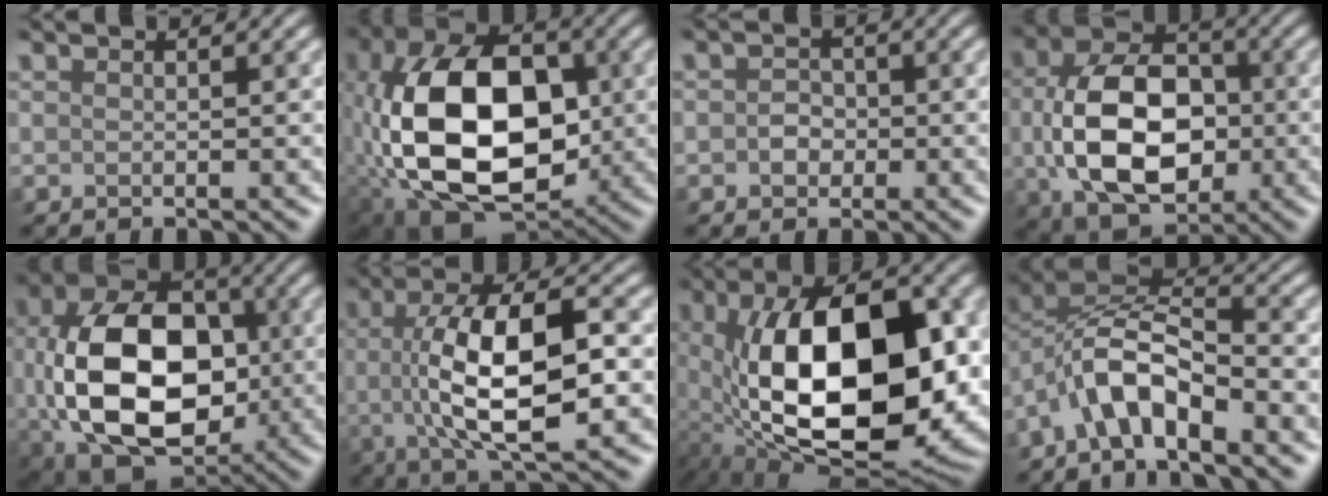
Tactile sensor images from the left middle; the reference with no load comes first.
{"total": 14.2, "force": [-1.3, 9.3, 10.7], "torque": [-0.204, 0.002, -0.026]}
{"total": 1.3, "force": [-0.2, 1.2, 0.3], "torque": [-0.002, 0.001, -0.011]}
{"total": 11.0, "force": [-0.7, 7.3, 8.2], "torque": [-0.160, -0.005, -0.008]}
{"total": 14.9, "force": [-0.3, 10.5, 10.5], "torque": [-0.214, -0.021, 0.010]}
{"total": 10.2, "force": [0.1, 3.2, 9.7], "torque": [-0.172, 0.007, 0.007]}
{"total": 15.6, "force": [-0.1, 8.1, 13.3], "torque": [-0.226, -0.008, 0.015]}
{"total": 6.0, "force": [-3.6, 2.0, 4.4], "torque": [-0.080, 0.011, -0.073]}